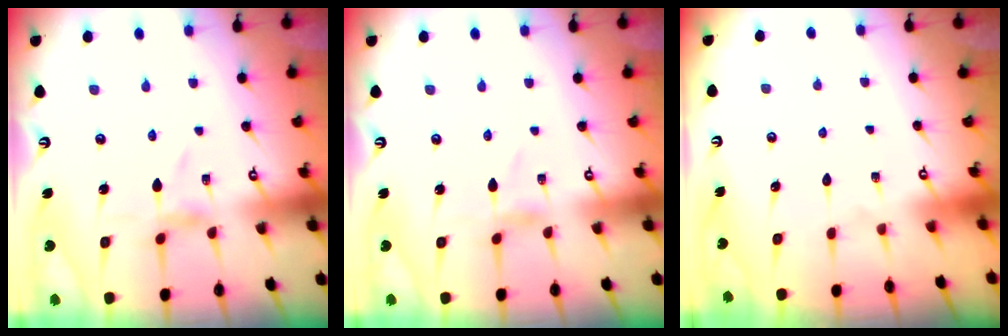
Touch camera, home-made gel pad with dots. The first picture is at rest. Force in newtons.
{"total": 0.6, "press": 0.6, "slide": 0.2}
{"total": 1.8, "press": 1.8, "slide": 0.1}